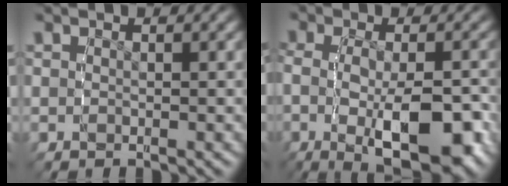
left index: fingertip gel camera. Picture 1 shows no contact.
{"total": 8.1, "force": [-2.5, 3.2, 7.0], "torque": [-0.124, -0.027, -0.027]}